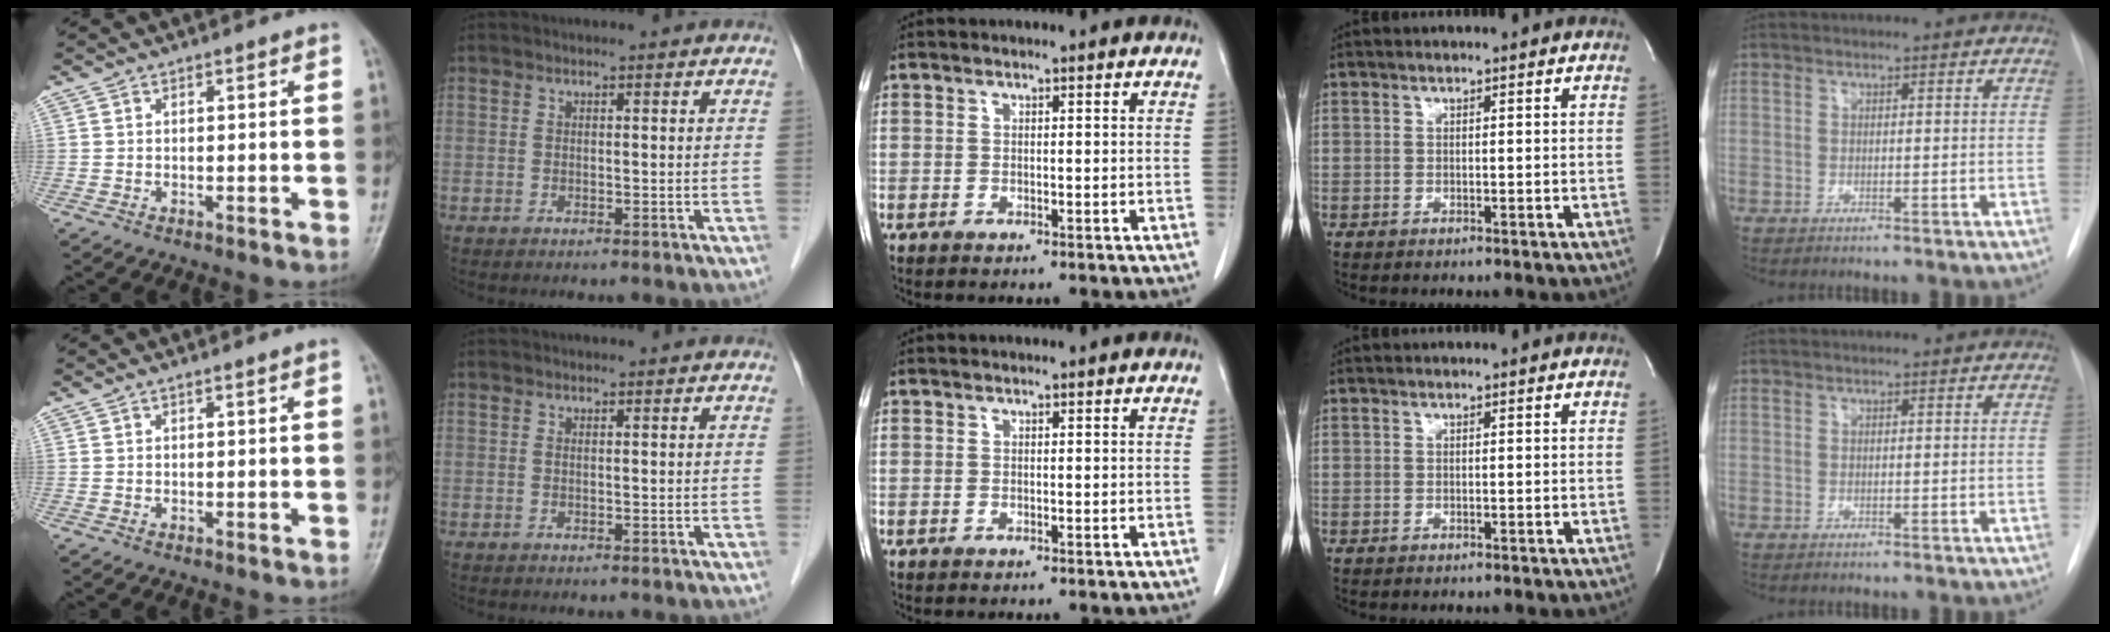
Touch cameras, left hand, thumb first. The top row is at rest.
{}